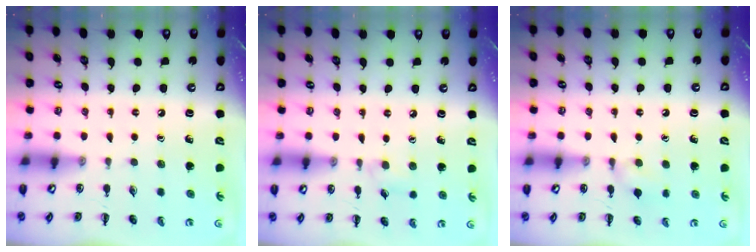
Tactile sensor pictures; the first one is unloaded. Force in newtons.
{"total": 5.3, "press": 4.9, "slide": 2.1}
{"total": 7.0, "press": 6.6, "slide": 2.1}